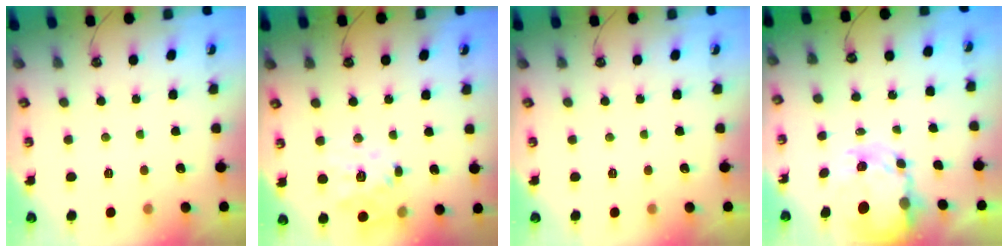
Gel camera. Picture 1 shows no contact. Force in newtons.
{"total": 16.5, "press": 16.4, "slide": 2.2}
{"total": 0.0}
{"total": 8.2, "press": 8.2, "slide": 0.7}